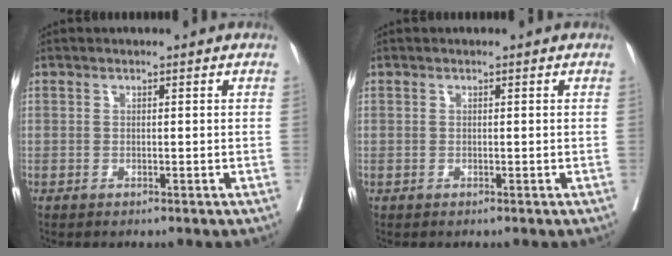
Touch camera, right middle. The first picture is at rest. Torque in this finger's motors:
{"motor_torque": [-0.02, 0.20, 0.00, 0.00]}